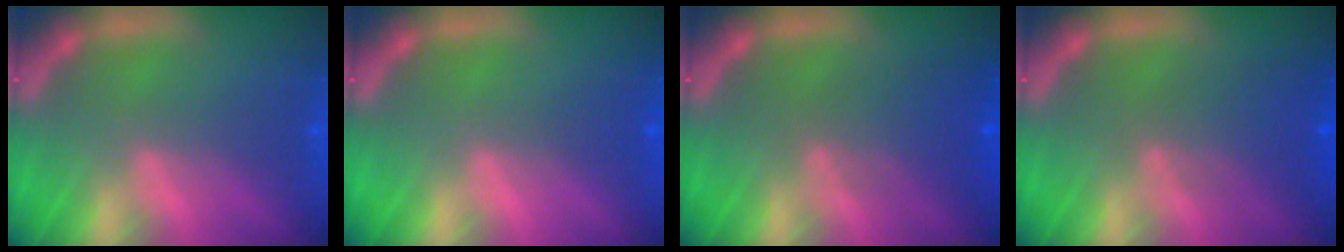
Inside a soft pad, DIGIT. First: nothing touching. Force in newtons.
{"total": 0.9}
{"total": 4.1}
{"total": 4.1}